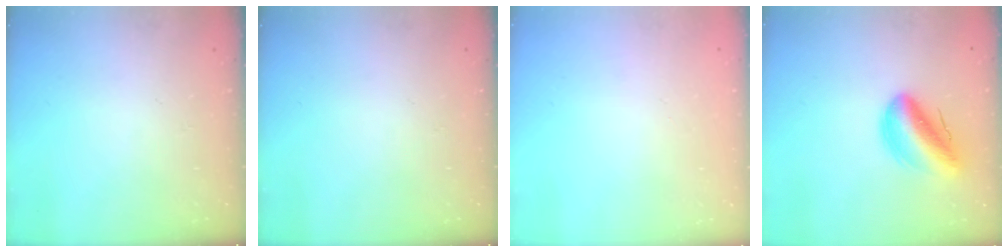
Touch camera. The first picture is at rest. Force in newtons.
{"total": 0.0}
{"total": 2.0, "press": 2.0, "slide": 0.1}
{"total": 12.8, "press": 12.2, "slide": 3.8}